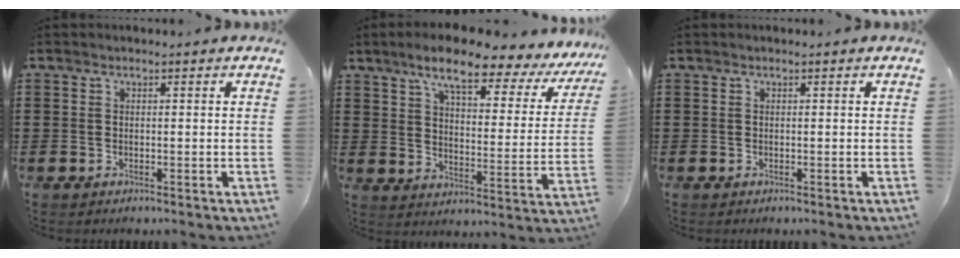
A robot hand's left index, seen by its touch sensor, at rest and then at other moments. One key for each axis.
{"total": 9.0, "fx": 6.9, "fy": 1.3, "fz": 5.7, "tx": -0.114, "ty": -0.040, "tz": 0.106}
{"total": 0.0}